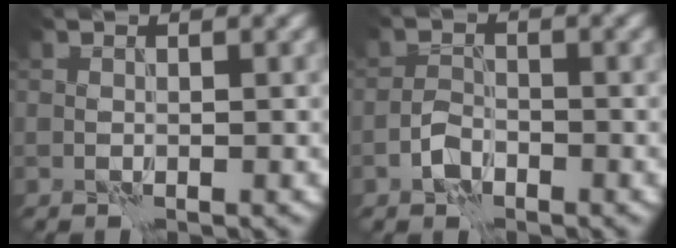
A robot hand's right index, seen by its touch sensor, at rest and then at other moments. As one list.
[{"total": 1.8, "force": [-1.2, 1.0, 0.8], "torque": [-0.013, 0.008, -0.026]}]